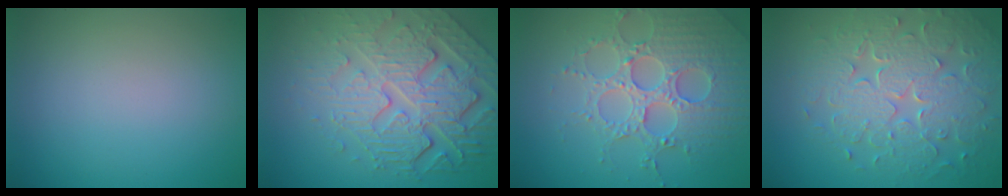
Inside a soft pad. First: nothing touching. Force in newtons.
{"total": 8.0, "press": 5.7, "slide": 5.7}
{"total": 5.1, "press": 5.0, "slide": 1.1}
{"total": 8.2, "press": 5.8, "slide": 5.8}